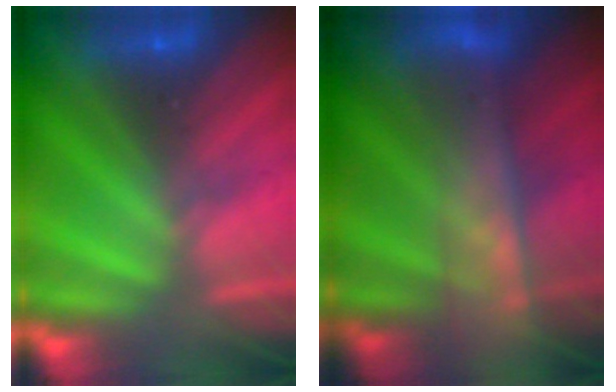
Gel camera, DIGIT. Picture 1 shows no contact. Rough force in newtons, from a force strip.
{"total": 7.8}